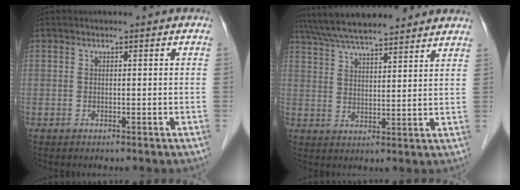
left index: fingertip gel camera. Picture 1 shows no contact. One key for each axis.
{"total": 16.5, "fx": 14.5, "fy": 2.2, "fz": 7.6, "tx": -0.133, "ty": 0.043, "tz": 0.222}